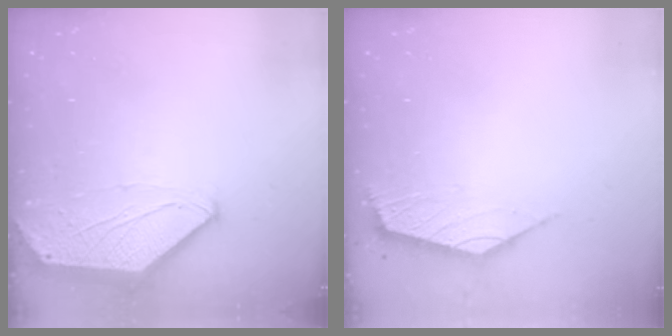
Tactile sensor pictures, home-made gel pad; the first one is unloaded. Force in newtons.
{"total": 2.6, "press": 2.5, "slide": 0.6}